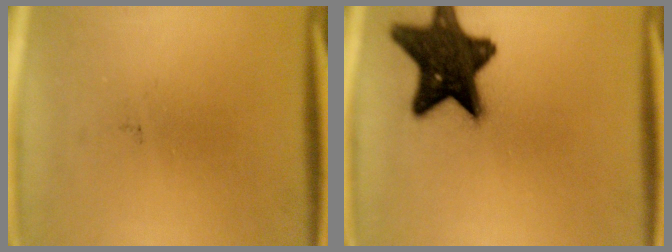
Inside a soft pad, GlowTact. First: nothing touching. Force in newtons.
{"total": 16.7}